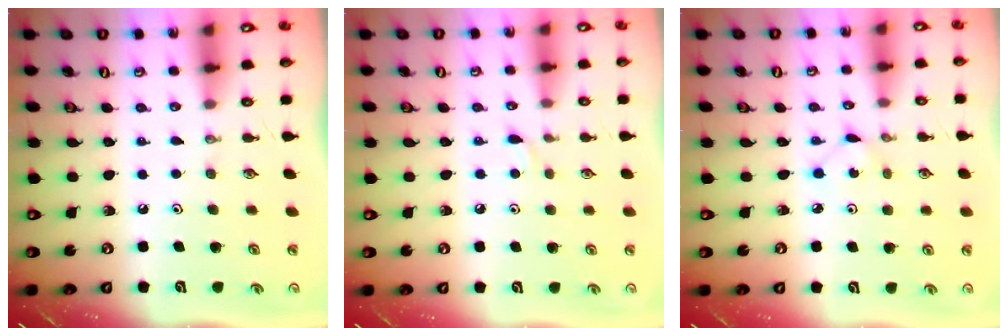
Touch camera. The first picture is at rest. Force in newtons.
{"total": 3.7, "press": 3.6, "slide": 0.5}
{"total": 2.4, "press": 2.4, "slide": 0.3}